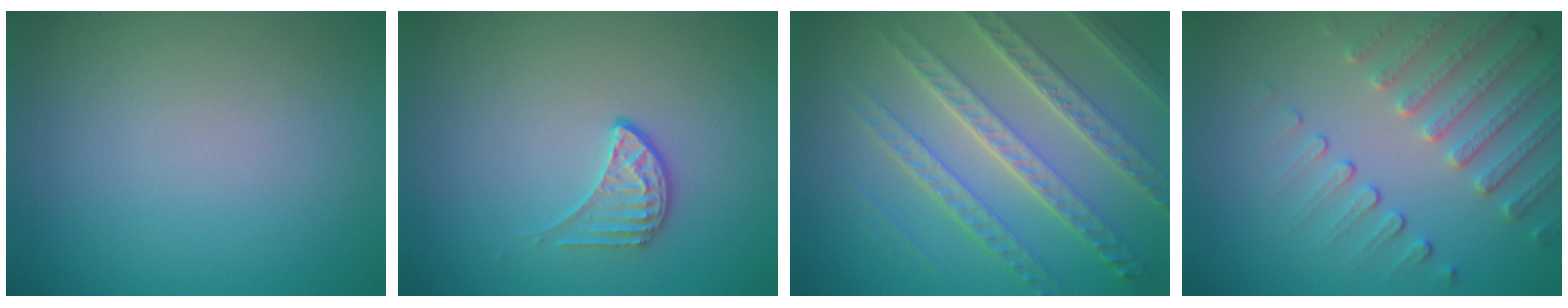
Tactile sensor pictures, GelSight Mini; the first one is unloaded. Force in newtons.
{"total": 1.9, "press": 1.3, "slide": 1.3}
{"total": 7.7, "press": 5.6, "slide": 5.3}
{"total": 4.5, "press": 3.5, "slide": 2.8}